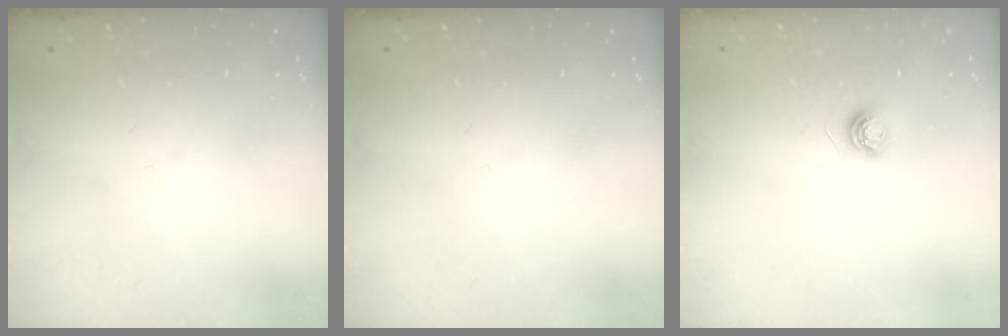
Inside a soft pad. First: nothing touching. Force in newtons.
{"total": 0.0}
{"total": 5.0, "press": 4.9, "slide": 0.6}